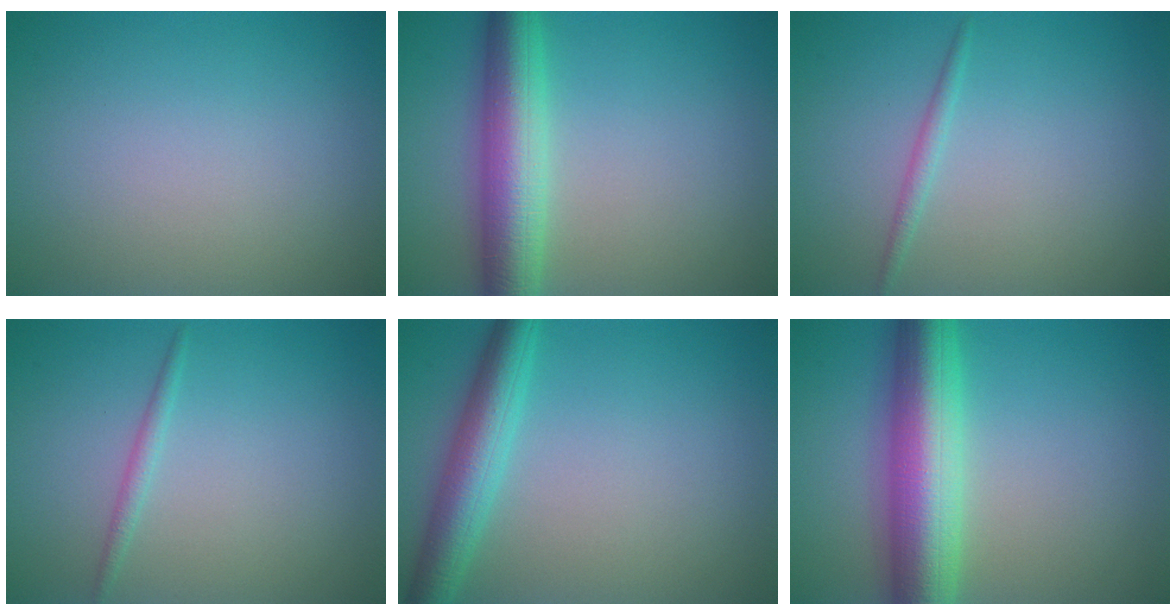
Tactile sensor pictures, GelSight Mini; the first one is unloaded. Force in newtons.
{"total": 6.7, "press": 6.7, "slide": 0.2}
{"total": 1.1, "press": 1.1, "slide": 0.0}
{"total": 1.1, "press": 1.1, "slide": 0.0}
{"total": 4.6, "press": 4.6, "slide": 0.1}
{"total": 9.0, "press": 9.0, "slide": 0.2}